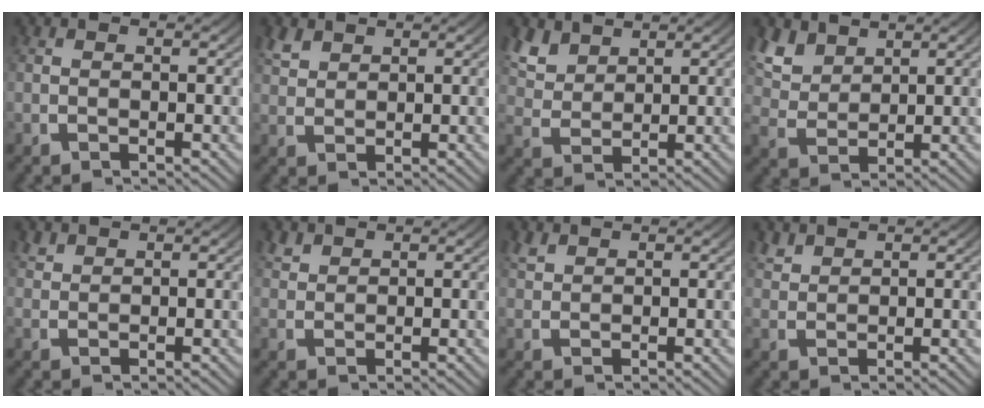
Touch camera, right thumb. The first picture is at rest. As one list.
[{"total": 2.1, "force": [1.7, 0.9, 0.7], "torque": [-0.013, 0.002, 0.040]}, {"total": 3.6, "force": [2.6, 1.9, 1.7], "torque": [-0.046, -0.003, 0.058]}, {"total": 4.2, "force": [2.6, 2.4, 2.2], "torque": [-0.059, -0.007, 0.060]}, {"total": 1.3, "force": [1.2, 0.3, 0.2], "torque": [-0.001, 0.002, 0.030]}, {"total": 1.6, "force": [1.4, 0.6, 0.3], "torque": [-0.003, 0.001, 0.033]}, {"total": 1.5, "force": [1.4, 0.4, 0.4], "torque": [-0.007, 0.004, 0.034]}, {"total": 1.7, "force": [1.6, 0.5, 0.4], "torque": [-0.006, 0.002, 0.039]}]